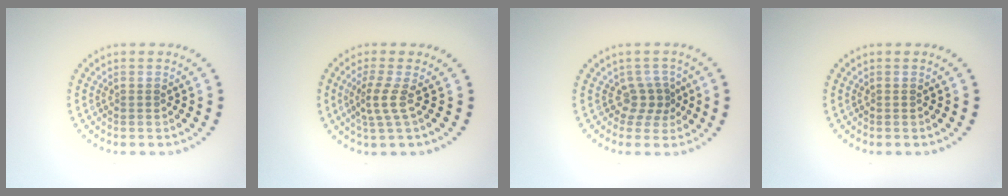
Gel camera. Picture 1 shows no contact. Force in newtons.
{"total": 2.3, "press": 1.5, "slide": 1.7}
{"total": 2.2, "press": 1.5, "slide": 1.6}
{"total": 0.0}